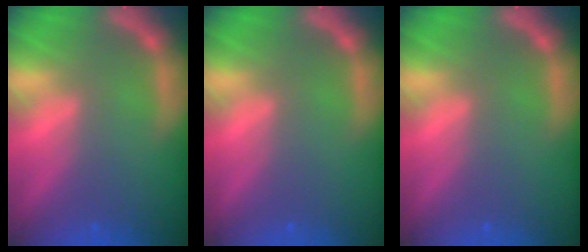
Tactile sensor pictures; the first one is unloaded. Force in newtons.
{"total": 0.0}
{"total": 0.0}